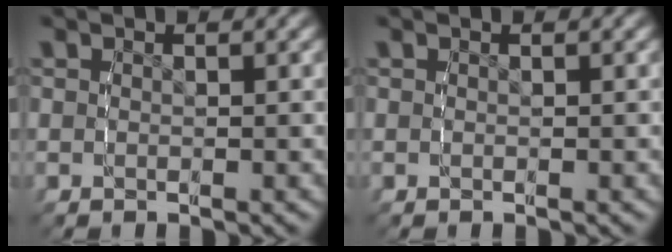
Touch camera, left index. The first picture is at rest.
{"total": 0.0}